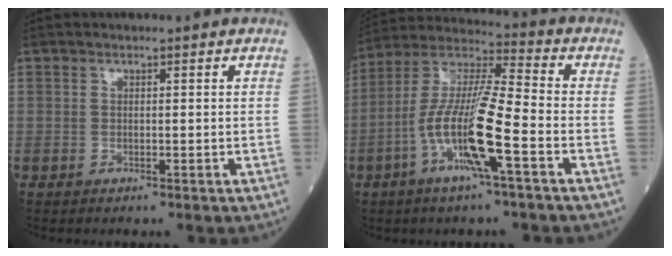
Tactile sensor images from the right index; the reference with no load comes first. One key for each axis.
{"total": 13.5, "fx": -4.7, "fy": 0.6, "fz": 12.6, "tx": -0.259, "ty": 0.000, "tz": -0.096}